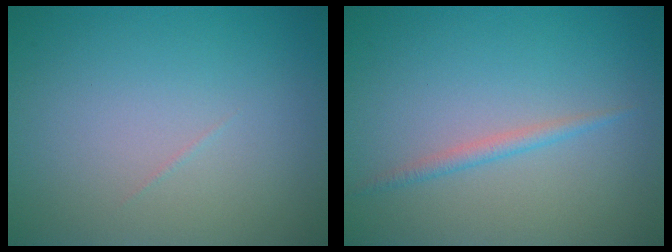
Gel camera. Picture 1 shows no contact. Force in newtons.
{"total": 1.2, "press": 1.2, "slide": 0.1}